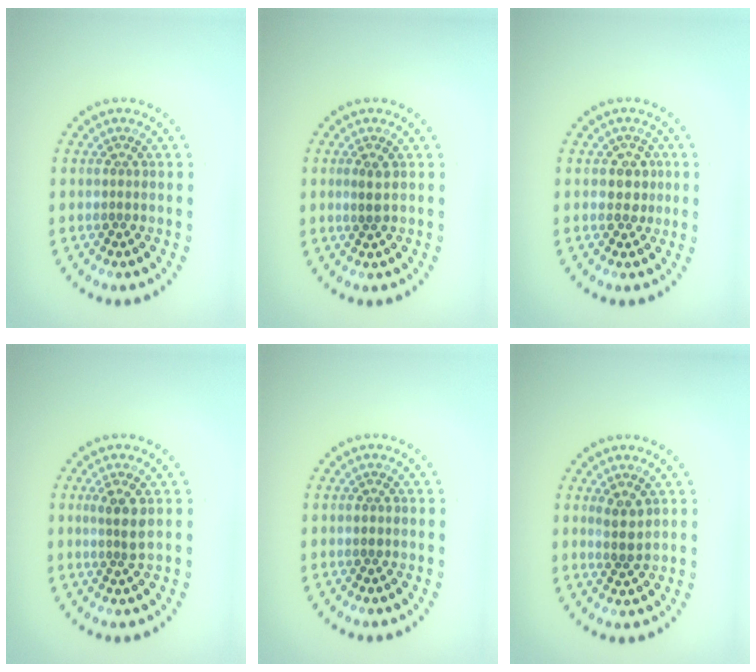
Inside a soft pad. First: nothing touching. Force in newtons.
{"total": 1.2, "press": 1.1, "slide": 0.4}
{"total": 1.9, "press": 1.6, "slide": 1.1}
{"total": 2.0, "press": 1.6, "slide": 1.1}
{"total": 0.5, "press": 0.5, "slide": 0.0}
{"total": 1.9, "press": 1.6, "slide": 1.0}